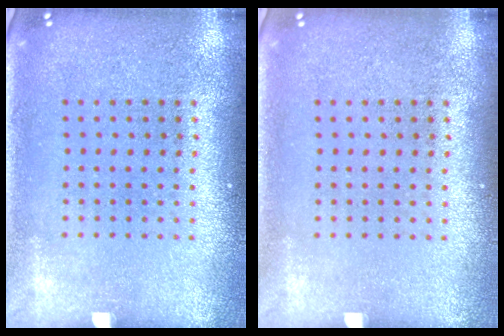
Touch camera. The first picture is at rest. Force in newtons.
{"total": 0.0}